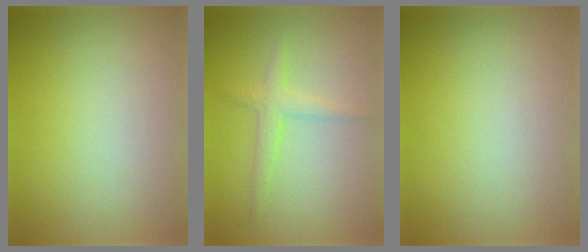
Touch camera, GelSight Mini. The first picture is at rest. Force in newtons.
{"total": 2.0, "press": 2.0, "slide": 0.0}
{"total": 0.0}